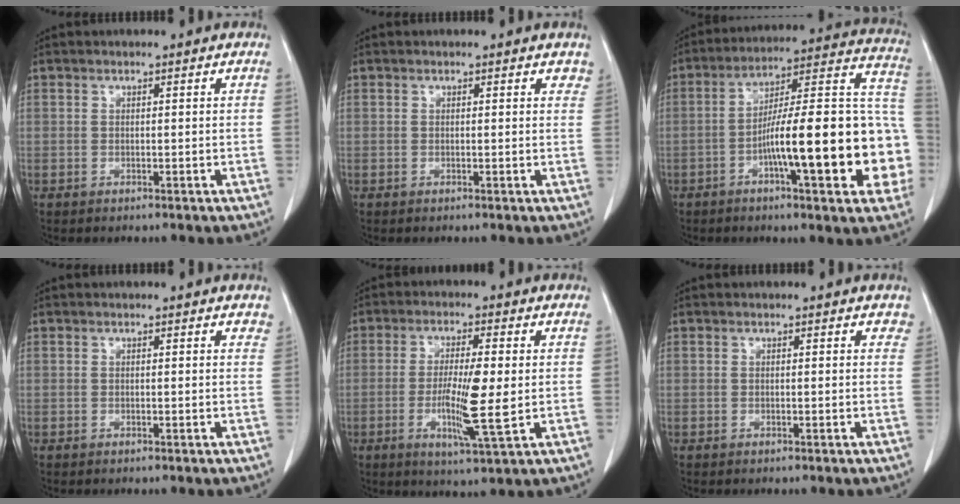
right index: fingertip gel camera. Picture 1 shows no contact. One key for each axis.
{"total": 1.7, "fx": 1.4, "fy": 0.8, "fz": 0.6, "tx": 0.003, "ty": -0.001, "tz": 0.002}
{"total": 22.6, "fx": -5.6, "fy": 3.8, "fz": 21.5, "tx": -0.244, "ty": 0.036, "tz": -0.076}
{"total": 1.5, "fx": 1.2, "fy": 0.6, "fz": 0.5, "tx": 0.000, "ty": 0.000, "tz": 0.001}
{"total": 9.1, "fx": -1.2, "fy": 0.4, "fz": 9.0, "tx": -0.162, "ty": -0.017, "tz": -0.024}
{"total": 1.4, "fx": 1.2, "fy": 0.8, "fz": 0.4, "tx": 0.006, "ty": -0.001, "tz": -0.001}